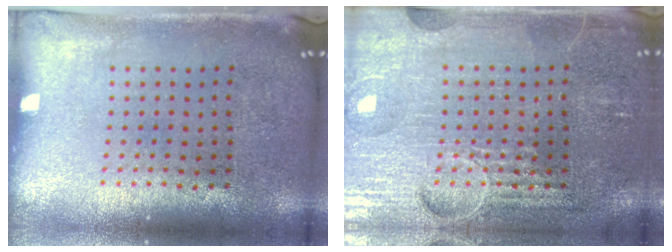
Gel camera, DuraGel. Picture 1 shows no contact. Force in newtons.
{"total": 4.1, "press": 4.0, "slide": 0.5}